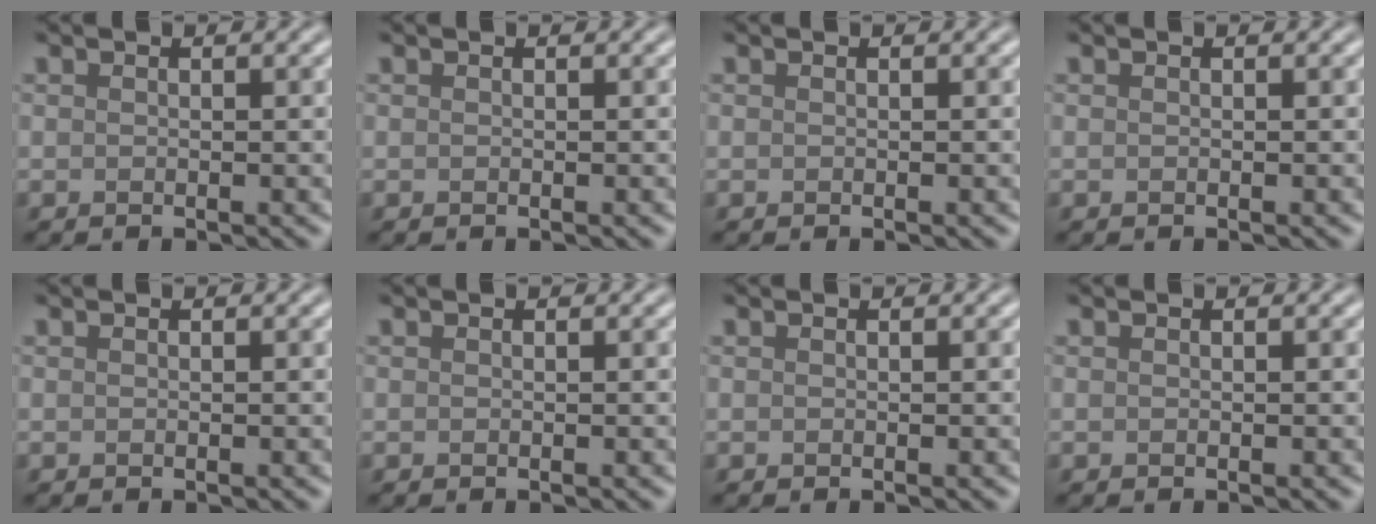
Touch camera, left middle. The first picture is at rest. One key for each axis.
{"total": 0.0}
{"total": 0.0}
{"total": 0.0}
{"total": 0.0}
{"total": 0.0}
{"total": 0.0}
{"total": 0.0}